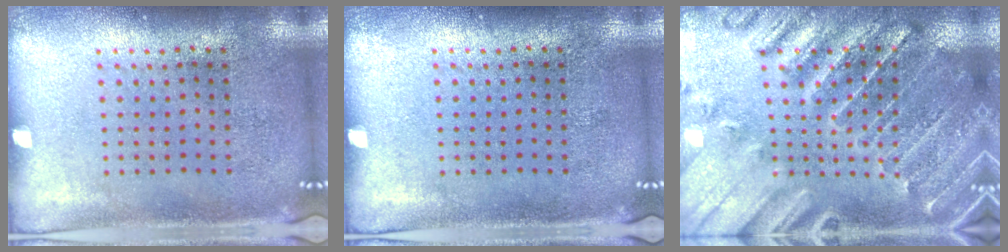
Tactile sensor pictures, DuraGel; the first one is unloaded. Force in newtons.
{"total": 0.0}
{"total": 1.8, "press": 1.8, "slide": 0.3}